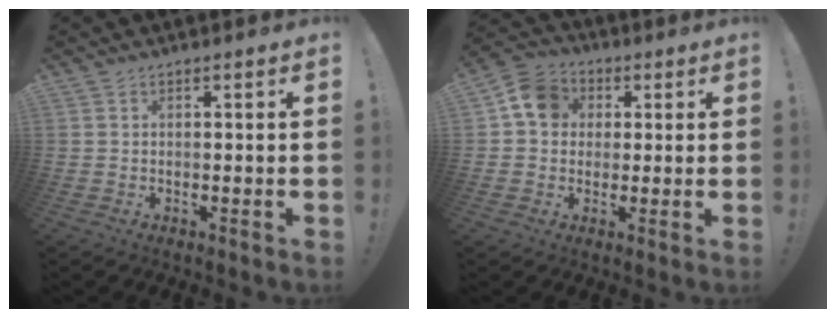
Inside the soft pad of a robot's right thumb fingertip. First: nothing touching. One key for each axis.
{"total": 10.4, "fx": 2.4, "fy": 8.8, "fz": 4.9, "tx": -0.065, "ty": 0.006, "tz": 0.051}